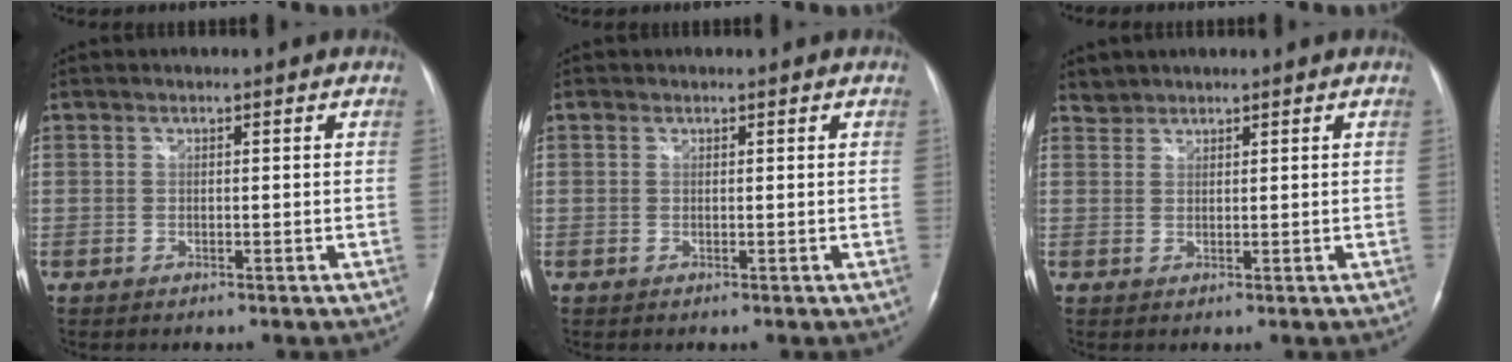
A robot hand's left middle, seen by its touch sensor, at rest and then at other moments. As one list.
[{"total": 0.5, "force": [0.3, 0.4, 0.1], "torque": [-0.002, 0.004, 0.003]}, {"total": 1.6, "force": [1.4, 0.6, -0.4], "torque": [0.008, 0.006, 0.025]}]